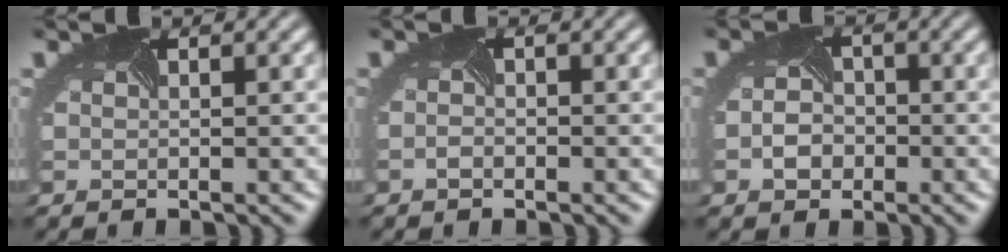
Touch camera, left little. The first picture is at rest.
{"total": 0.7, "force": [-0.7, 0.1, 0.2], "torque": [-0.005, -0.002, -0.009]}
{"total": 2.0, "force": [-1.0, 1.5, 0.9], "torque": [-0.018, -0.001, -0.020]}